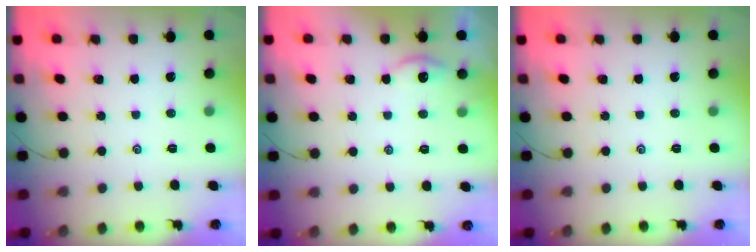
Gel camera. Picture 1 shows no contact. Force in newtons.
{"total": 1.9, "press": 1.9, "slide": 0.2}
{"total": 0.0}